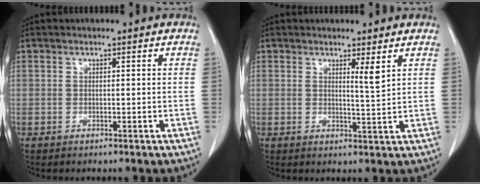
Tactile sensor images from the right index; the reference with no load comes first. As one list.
[{"total": 2.5, "force": [1.4, -0.3, 2.0], "torque": [-0.035, -0.012, 0.024]}]